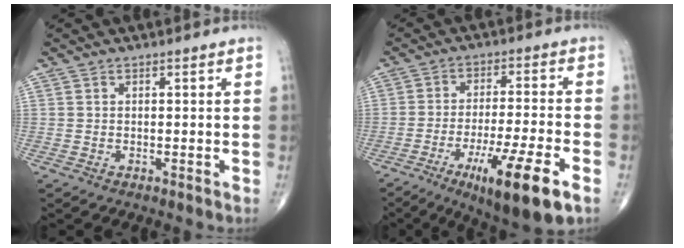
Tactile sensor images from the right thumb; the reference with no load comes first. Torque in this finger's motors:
{"motor_torque": [2.01, 1.64, 0.89, -0.94, 0.44]}